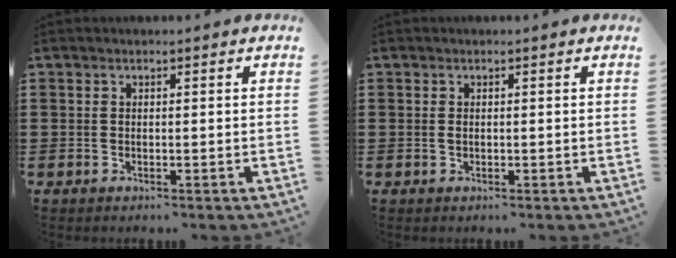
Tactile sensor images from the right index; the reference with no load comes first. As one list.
[{"total": 0.6, "force": [0.0, 0.2, 0.5], "torque": [-0.014, -0.004, 0.000]}]